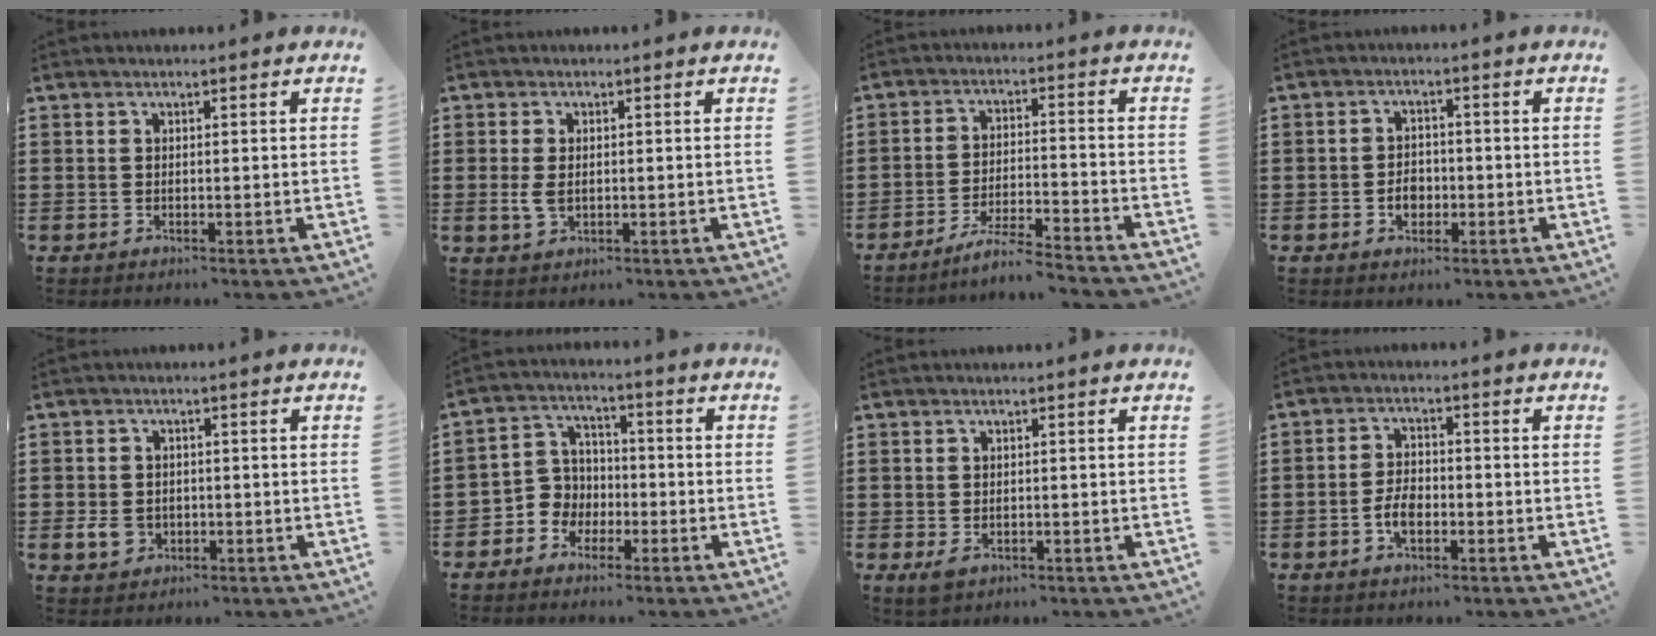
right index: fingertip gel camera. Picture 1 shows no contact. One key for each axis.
{"total": 2.6, "fx": -0.1, "fy": 1.6, "fz": 2.1, "tx": -0.057, "ty": -0.002, "tz": -0.007}
{"total": 5.4, "fx": -5.1, "fy": -0.3, "fz": 2.0, "tx": -0.046, "ty": -0.011, "tz": -0.100}
{"total": 3.1, "fx": -1.0, "fy": 2.3, "fz": 1.7, "tx": -0.028, "ty": 0.001, "tz": -0.022}
{"total": 3.3, "fx": -0.9, "fy": 2.7, "fz": 1.7, "tx": -0.037, "ty": 0.003, "tz": -0.016}
{"total": 5.0, "fx": -2.0, "fy": 4.5, "fz": 0.6, "tx": -0.036, "ty": 0.008, "tz": -0.045}
{"total": 1.3, "fx": -0.7, "fy": 0.8, "fz": 0.8, "tx": -0.017, "ty": -0.001, "tz": -0.013}
{"total": 4.1, "fx": -1.6, "fy": 2.2, "fz": 3.0, "tx": -0.075, "ty": 0.000, "tz": -0.036}